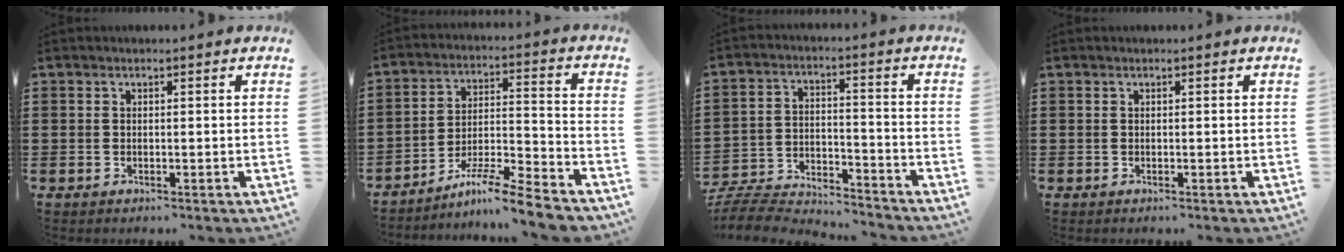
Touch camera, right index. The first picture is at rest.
{"total": 8.7, "force": [-7.6, 0.1, 4.3], "torque": [-0.075, 0.008, -0.149]}
{"total": 6.3, "force": [-6.2, 0.8, 1.0], "torque": [-0.032, 0.000, -0.128]}
{"total": 0.0}